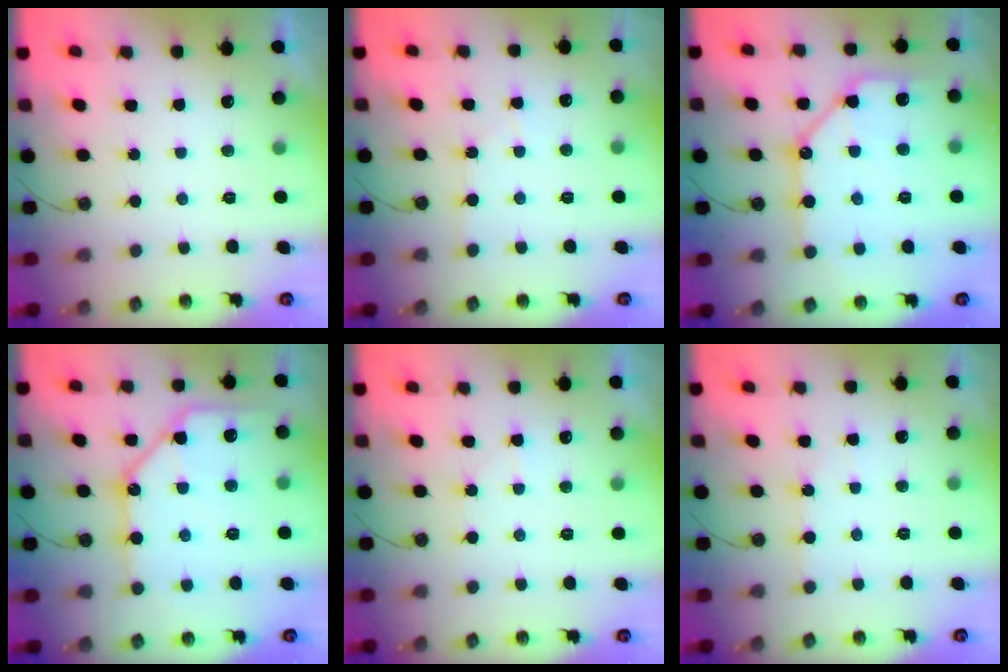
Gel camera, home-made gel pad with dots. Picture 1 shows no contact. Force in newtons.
{"total": 3.0, "press": 2.9, "slide": 0.5}
{"total": 14.0, "press": 13.9, "slide": 1.6}
{"total": 16.8, "press": 16.7, "slide": 1.8}
{"total": 5.2, "press": 5.2, "slide": 0.7}
{"total": 3.0, "press": 3.0, "slide": 0.4}